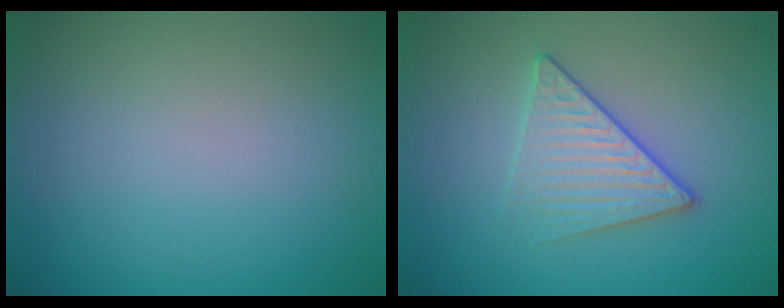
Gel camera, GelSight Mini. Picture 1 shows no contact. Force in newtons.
{"total": 3.3, "press": 3.0, "slide": 1.3}